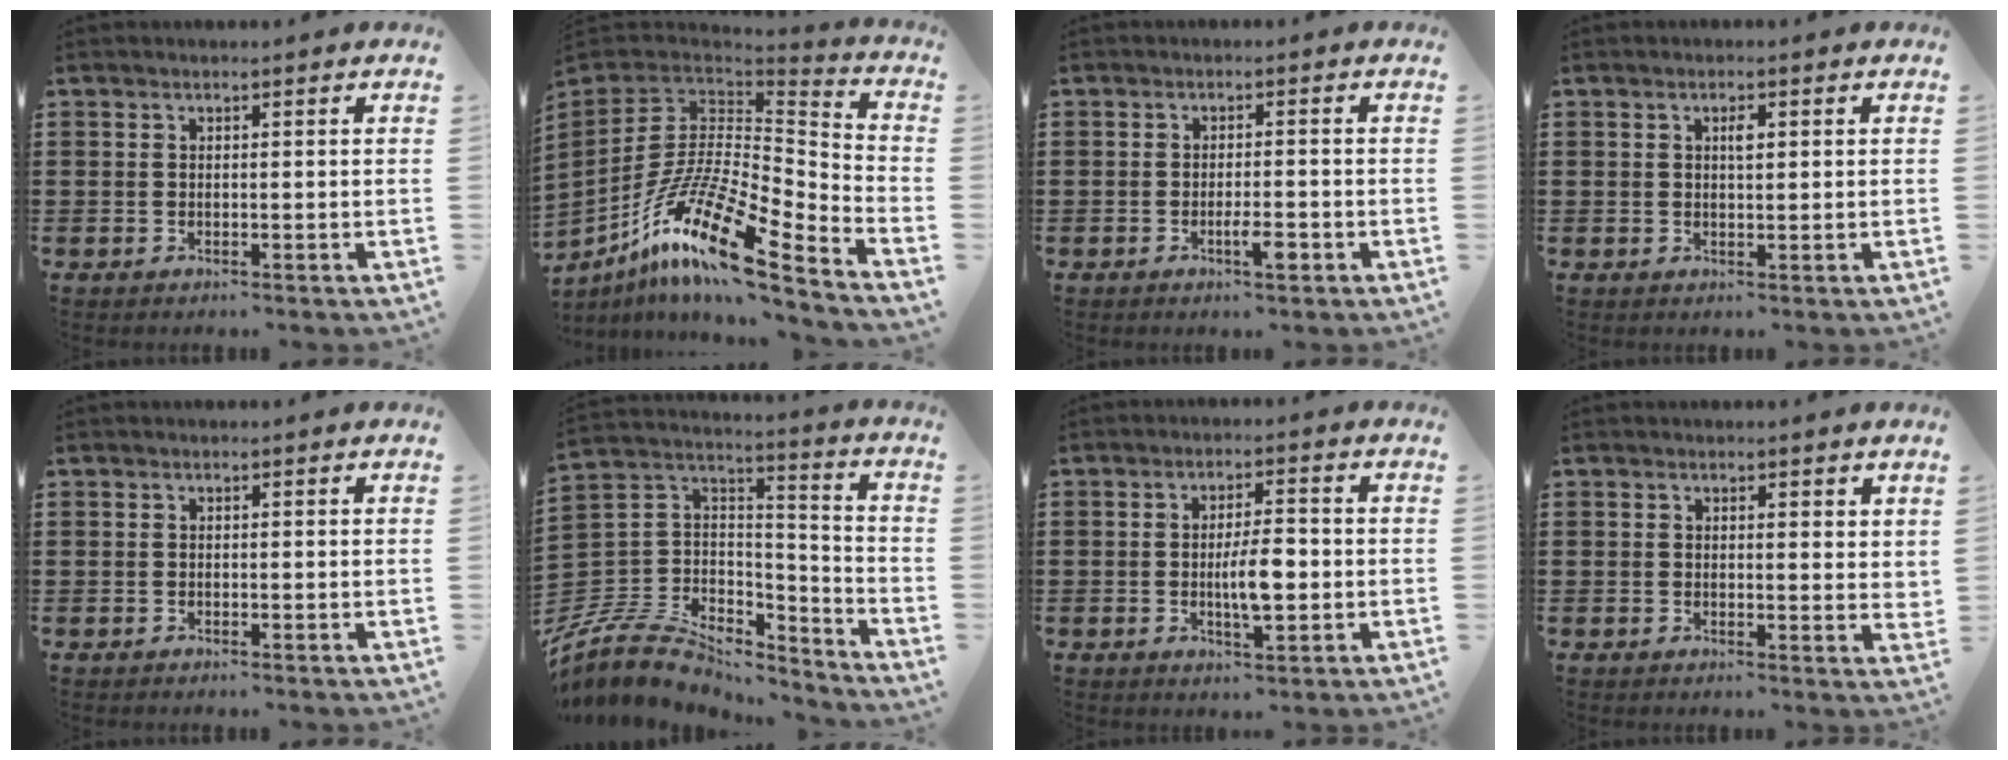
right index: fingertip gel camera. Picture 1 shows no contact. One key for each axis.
{"total": 17.9, "fx": -10.8, "fy": 5.0, "fz": 13.4, "tx": -0.284, "ty": 0.012, "tz": -0.204}
{"total": 3.2, "fx": -1.5, "fy": 0.7, "fz": 2.7, "tx": -0.052, "ty": 0.000, "tz": -0.029}
{"total": 1.7, "fx": 0.5, "fy": 0.6, "fz": 1.6, "tx": -0.032, "ty": 0.005, "tz": 0.006}
{"total": 0.0}
{"total": 9.1, "fx": -6.9, "fy": 5.0, "fz": 3.2, "tx": -0.086, "ty": 0.010, "tz": -0.134}
{"total": 5.8, "fx": -0.6, "fy": 1.8, "fz": 5.5, "tx": -0.111, "ty": 0.001, "tz": -0.017}
{"total": 1.5, "fx": 1.0, "fy": 0.9, "fz": 0.7, "tx": -0.008, "ty": 0.004, "tz": 0.017}